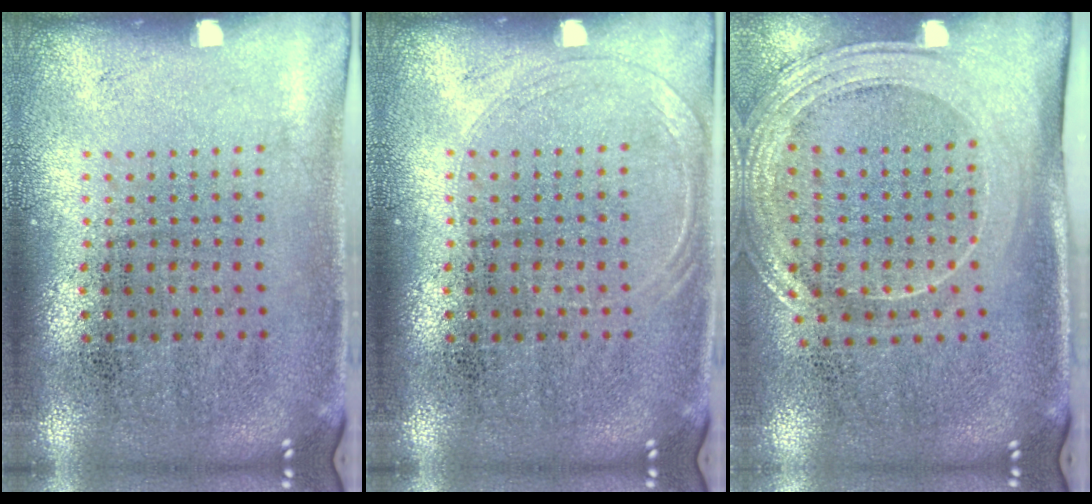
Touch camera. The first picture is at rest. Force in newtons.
{"total": 1.1, "press": 1.0, "slide": 0.3}
{"total": 2.1, "press": 1.8, "slide": 1.1}